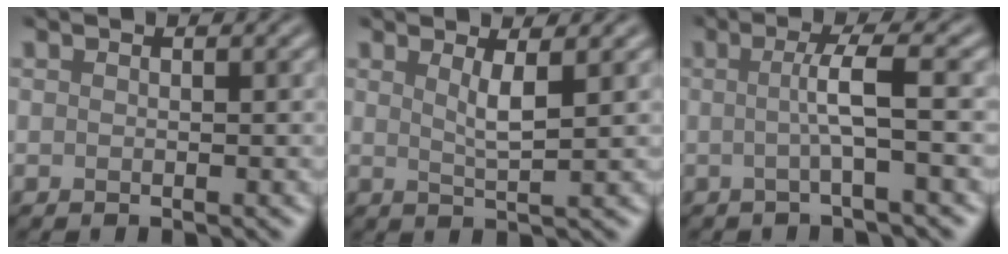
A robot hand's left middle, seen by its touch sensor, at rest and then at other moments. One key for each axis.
{"total": 2.3, "fx": 1.0, "fy": 0.5, "fz": 2.0, "tx": -0.031, "ty": -0.004, "tz": 0.015}
{"total": 3.2, "fx": -0.1, "fy": 0.4, "fz": 3.1, "tx": -0.057, "ty": -0.003, "tz": -0.009}